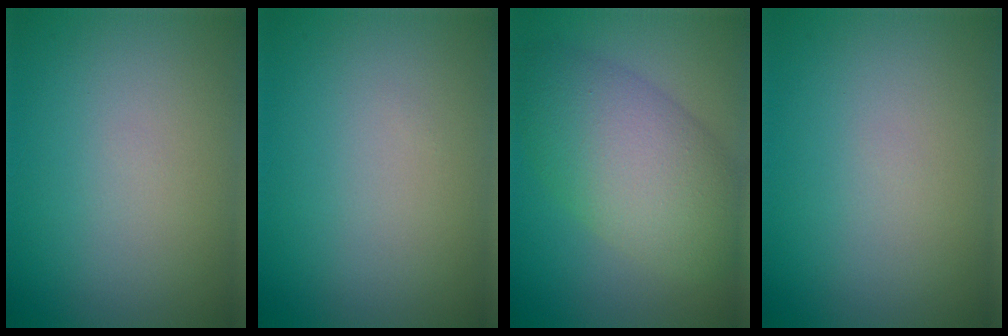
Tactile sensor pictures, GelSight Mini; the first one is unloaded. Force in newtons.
{"total": 0.0}
{"total": 8.2, "press": 8.2, "slide": 0.4}
{"total": 0.0}